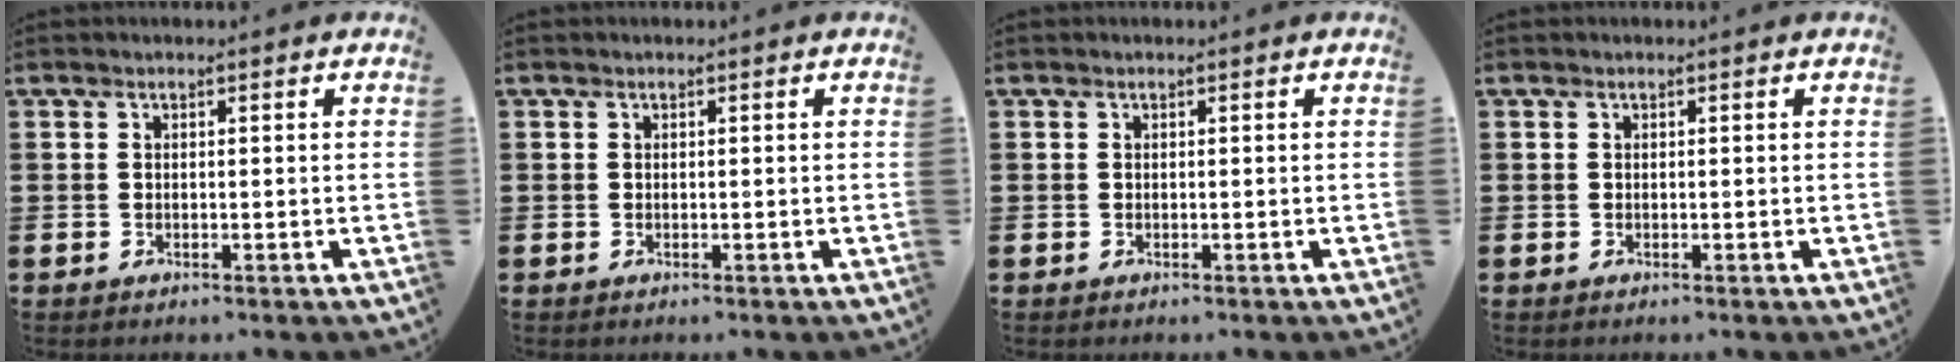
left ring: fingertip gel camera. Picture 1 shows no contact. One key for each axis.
{"total": 0.0}
{"total": 0.0}
{"total": 0.0}